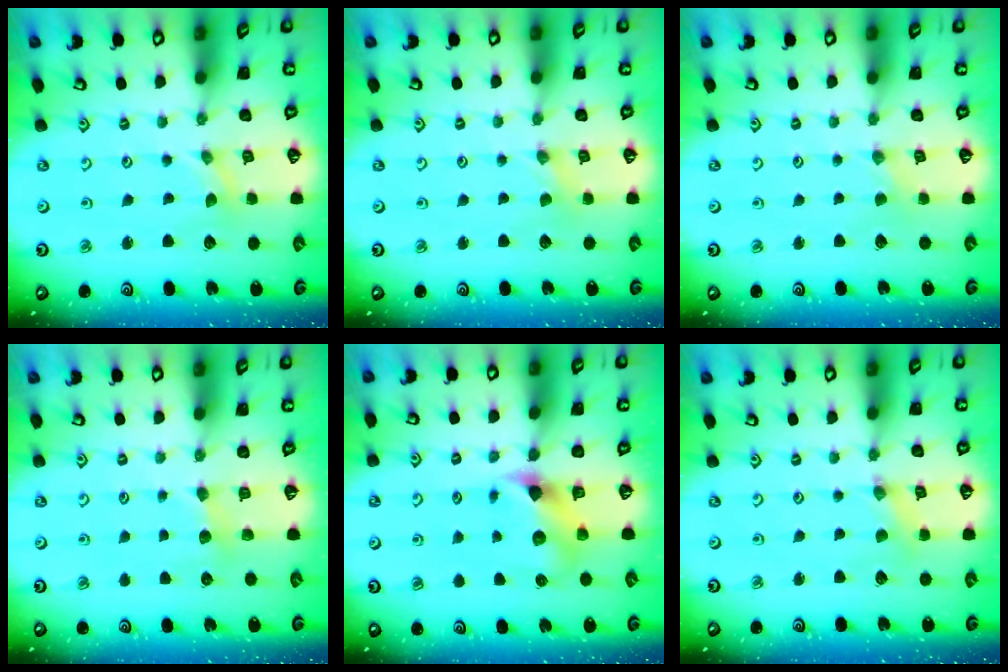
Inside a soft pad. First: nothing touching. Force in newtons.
{"total": 0.0}
{"total": 0.0}
{"total": 4.8, "press": 4.7, "slide": 0.6}
{"total": 6.3, "press": 6.3, "slide": 0.6}
{"total": 1.5, "press": 1.5, "slide": 0.1}